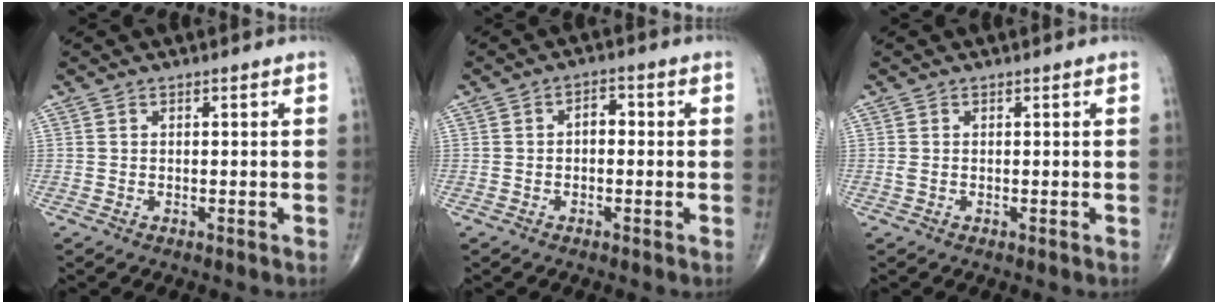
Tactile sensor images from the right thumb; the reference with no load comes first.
{"total": 2.6, "force": [-0.2, 1.7, 1.9], "torque": [-0.015, 0.010, -0.011]}
{"total": 0.6, "force": [0.0, 0.3, 0.5], "torque": [-0.014, 0.001, 0.001]}